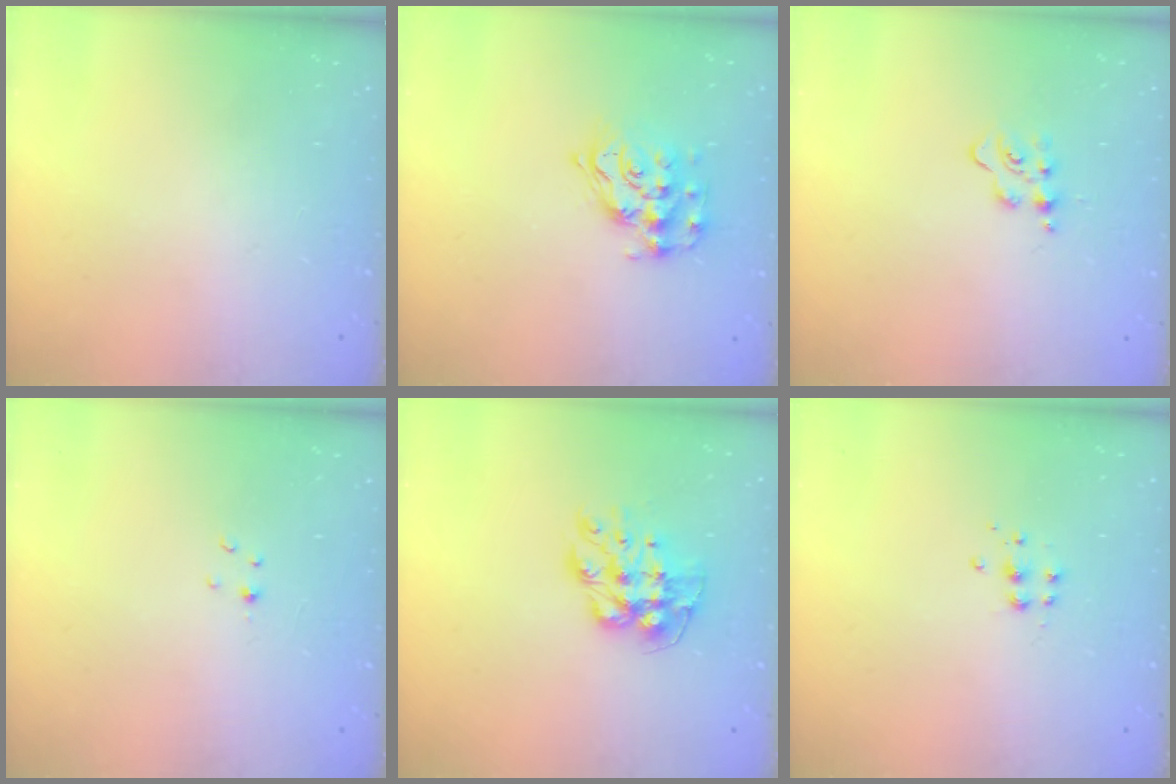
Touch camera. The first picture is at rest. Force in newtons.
{"total": 13.9, "press": 13.9, "slide": 0.9}
{"total": 5.0, "press": 5.0, "slide": 0.5}
{"total": 1.5, "press": 1.4, "slide": 0.2}
{"total": 10.1, "press": 10.1, "slide": 0.9}
{"total": 4.6, "press": 4.5, "slide": 0.4}